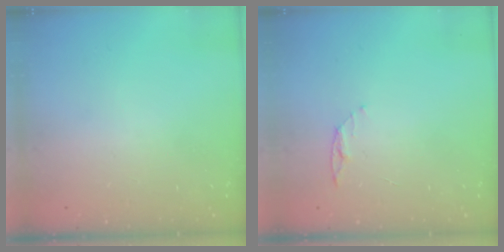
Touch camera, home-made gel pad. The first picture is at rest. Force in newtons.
{"total": 4.5, "press": 4.4, "slide": 0.5}